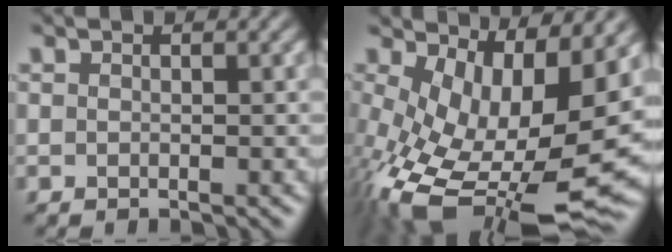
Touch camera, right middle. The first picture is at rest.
{"total": 13.6, "force": [-1.8, 6.7, 11.7], "torque": [-0.227, -0.031, -0.011]}